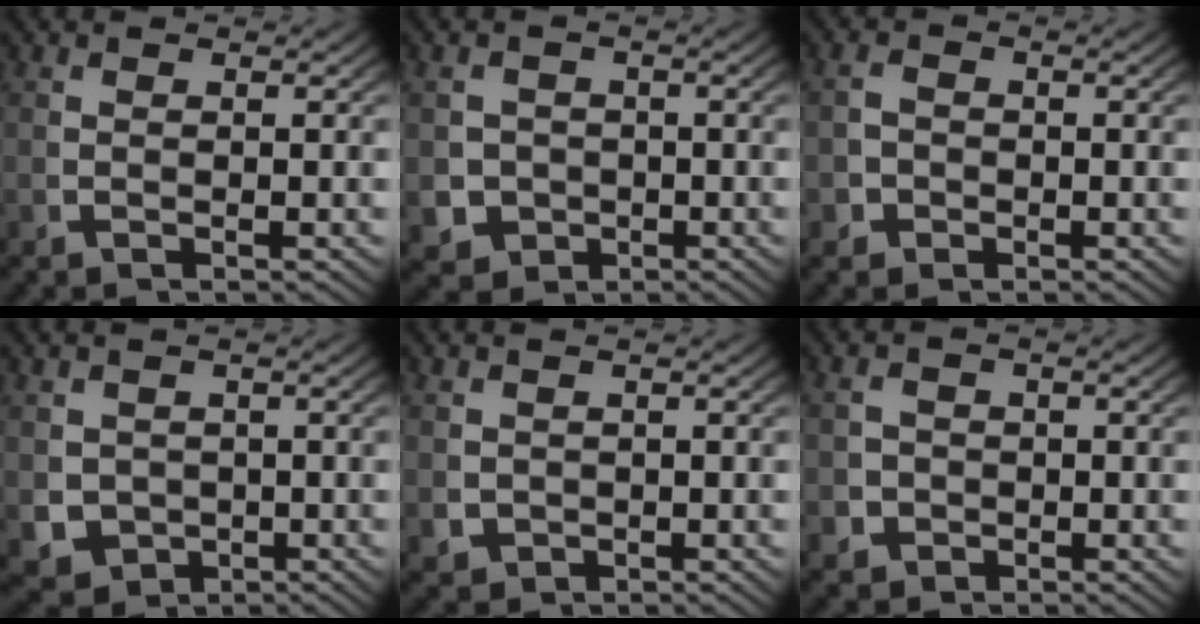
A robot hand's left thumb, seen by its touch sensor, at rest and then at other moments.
{"total": 6.3, "force": [-1.9, 5.5, 2.4], "torque": [-0.053, -0.038, -0.016]}
{"total": 1.9, "force": [-0.7, 1.7, 0.5], "torque": [-0.008, -0.005, -0.016]}
{"total": 6.7, "force": [-1.8, 5.8, 2.9], "torque": [-0.066, -0.045, -0.009]}
{"total": 2.7, "force": [-0.3, 2.4, 1.1], "torque": [-0.030, -0.018, 0.008]}
{"total": 2.9, "force": [-1.1, 2.6, 0.9], "torque": [-0.022, -0.015, -0.012]}